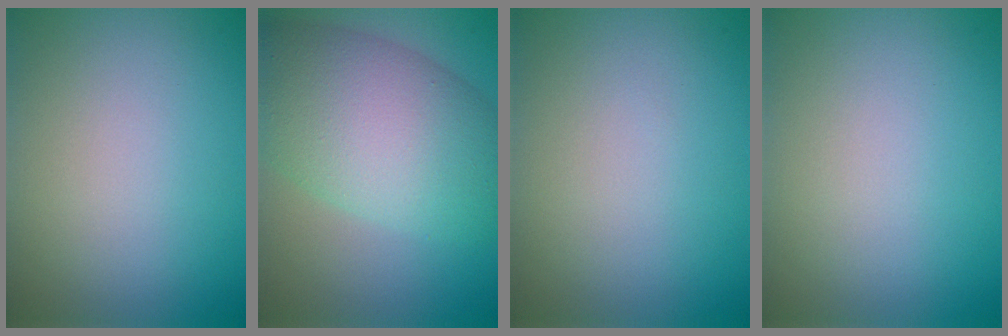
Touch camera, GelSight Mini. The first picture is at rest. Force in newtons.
{"total": 10.6, "press": 10.6, "slide": 0.3}
{"total": 0.0}
{"total": 0.0}